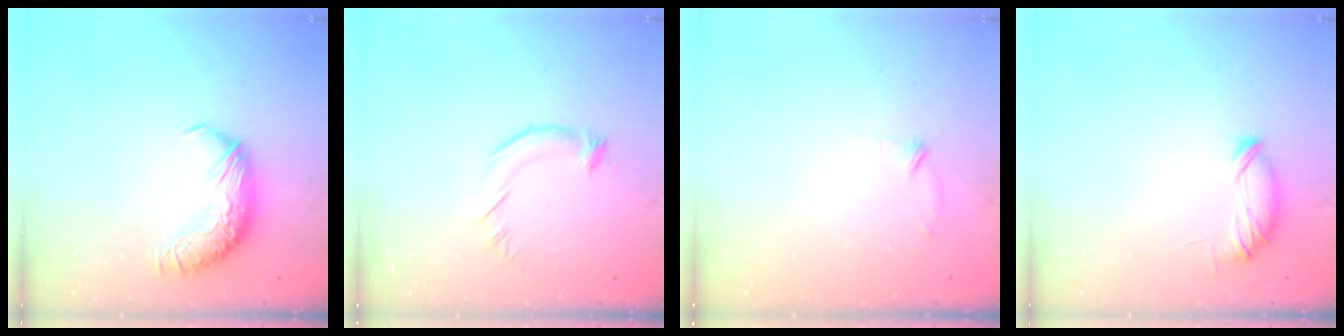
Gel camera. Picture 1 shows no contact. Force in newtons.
{"total": 4.0, "press": 3.9, "slide": 0.2}
{"total": 7.6, "press": 7.5, "slide": 0.8}
{"total": 6.7, "press": 6.7, "slide": 0.3}